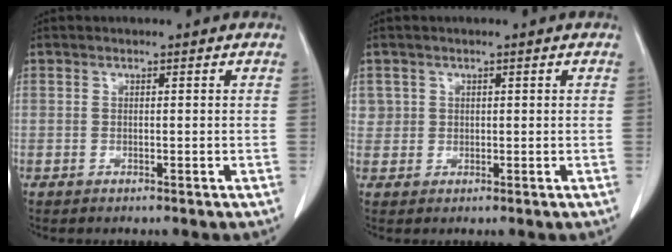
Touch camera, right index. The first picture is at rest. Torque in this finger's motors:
{"motor_torque": [0.05, 0.00, 0.01, 0.00]}